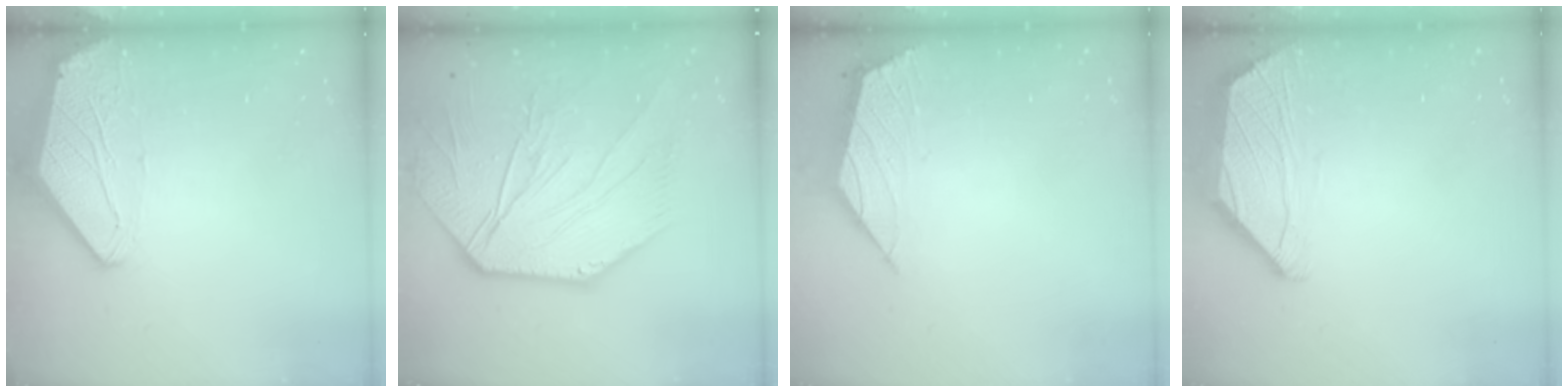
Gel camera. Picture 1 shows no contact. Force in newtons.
{"total": 12.4, "press": 12.4, "slide": 1.4}
{"total": 2.2, "press": 2.2, "slide": 0.5}
{"total": 2.0, "press": 1.8, "slide": 0.8}